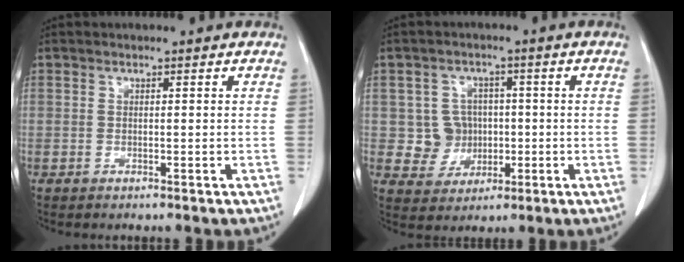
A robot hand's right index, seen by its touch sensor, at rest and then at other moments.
{"total": 5.8, "force": [-0.1, 5.7, 1.2], "torque": [-0.015, 0.015, 0.005]}